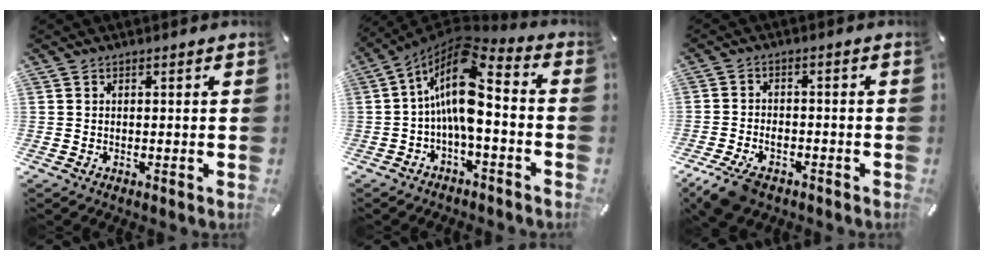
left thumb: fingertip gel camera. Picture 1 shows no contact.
{"total": 14.7, "force": [-0.1, 6.5, 13.2], "torque": [-0.259, -0.008, -0.002]}
{"total": 6.2, "force": [-3.6, 3.6, 3.5], "torque": [-0.072, 0.014, -0.063]}